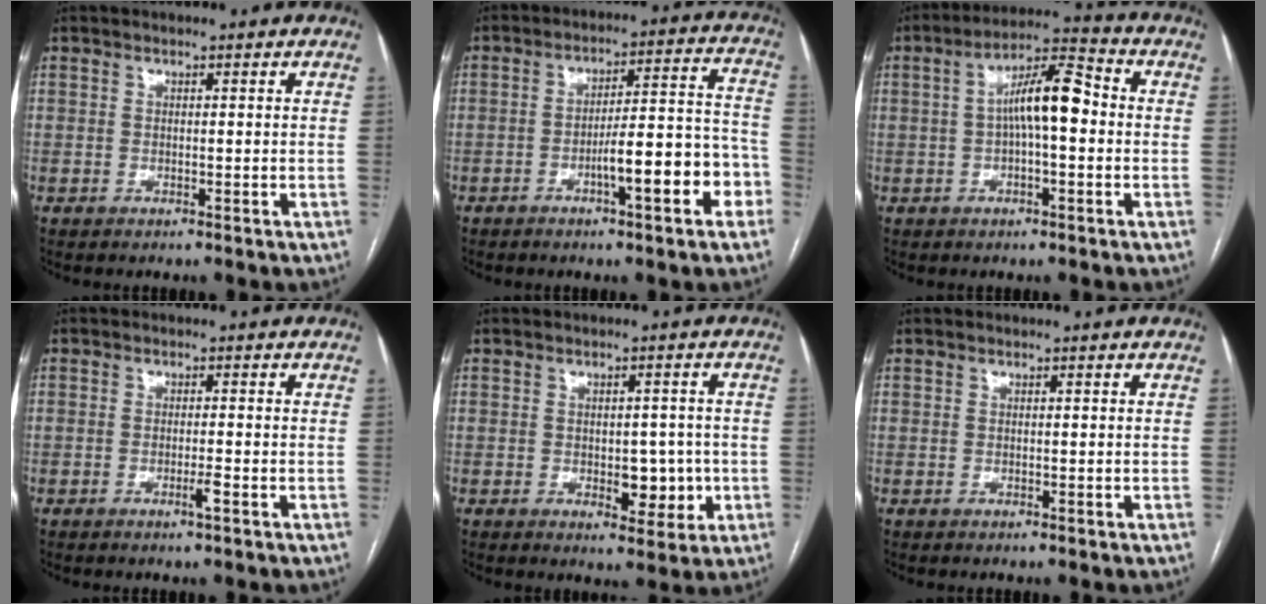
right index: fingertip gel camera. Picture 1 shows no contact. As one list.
[{"total": 11.1, "force": [-4.7, 1.9, 9.9], "torque": [-0.131, 0.031, -0.064]}, {"total": 9.1, "force": [0.2, 2.1, 8.8], "torque": [-0.158, 0.031, -0.001]}, {"total": 1.6, "force": [-0.8, 0.0, 1.4], "torque": [-0.025, -0.002, -0.015]}, {"total": 5.3, "force": [-0.8, 3.0, 4.3], "torque": [-0.044, 0.006, -0.003]}, {"total": 0.0}]